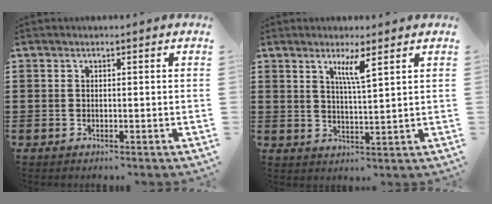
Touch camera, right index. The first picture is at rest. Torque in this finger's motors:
{"motor_torque": [0.08, 0.02, 0.15, 0.07]}